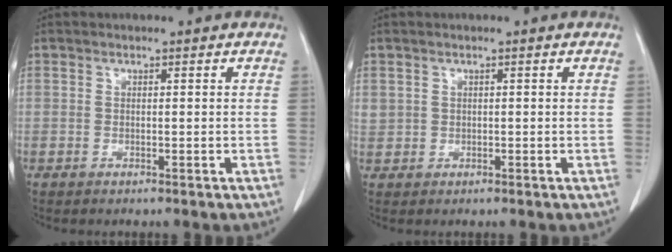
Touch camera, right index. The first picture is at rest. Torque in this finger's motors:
{"motor_torque": [0.63, -0.04, 0.25, 0.07]}